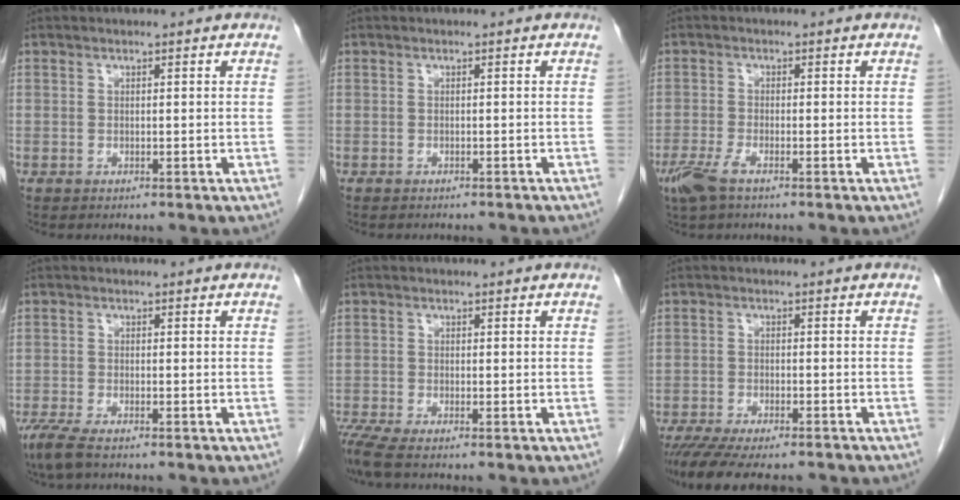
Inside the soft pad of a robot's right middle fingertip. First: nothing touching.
{"total": 4.8, "force": [-4.3, 1.1, 1.8], "torque": [-0.022, -0.006, -0.047]}
{"total": 3.9, "force": [-2.6, 0.9, 2.8], "torque": [-0.066, -0.009, -0.052]}
{"total": 4.7, "force": [-3.5, 0.9, 3.0], "torque": [-0.062, -0.015, -0.059]}
{"total": 3.2, "force": [-2.6, -0.2, 1.8], "torque": [-0.039, -0.011, -0.055]}
{"total": 12.2, "force": [-10.3, 3.1, 5.8], "torque": [-0.102, -0.016, -0.151]}